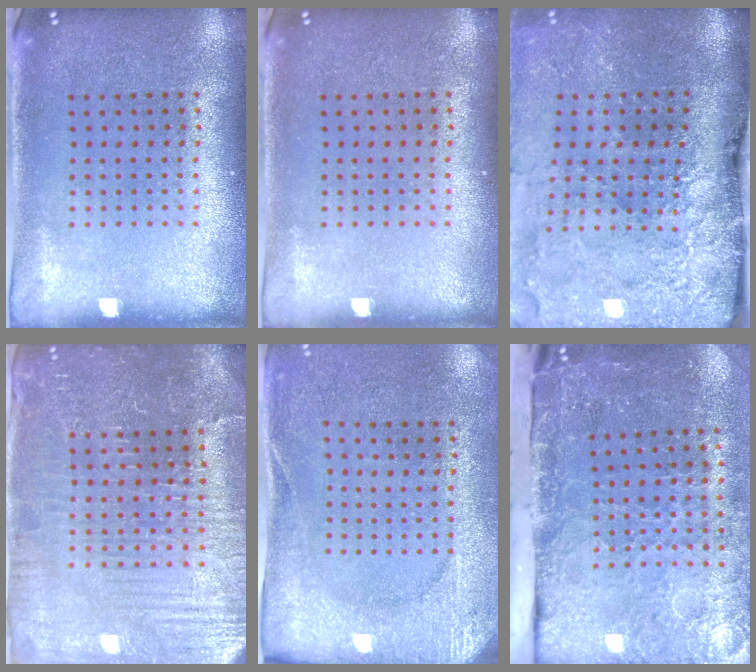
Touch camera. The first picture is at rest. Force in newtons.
{"total": 0.0}
{"total": 5.1, "press": 3.8, "slide": 3.3}
{"total": 4.3, "press": 4.1, "slide": 1.4}
{"total": 2.6, "press": 2.4, "slide": 1.0}
{"total": 4.9, "press": 3.7, "slide": 3.3}